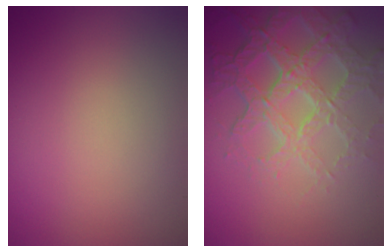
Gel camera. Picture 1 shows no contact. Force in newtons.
{"total": 7.4, "press": 5.3, "slide": 5.2}